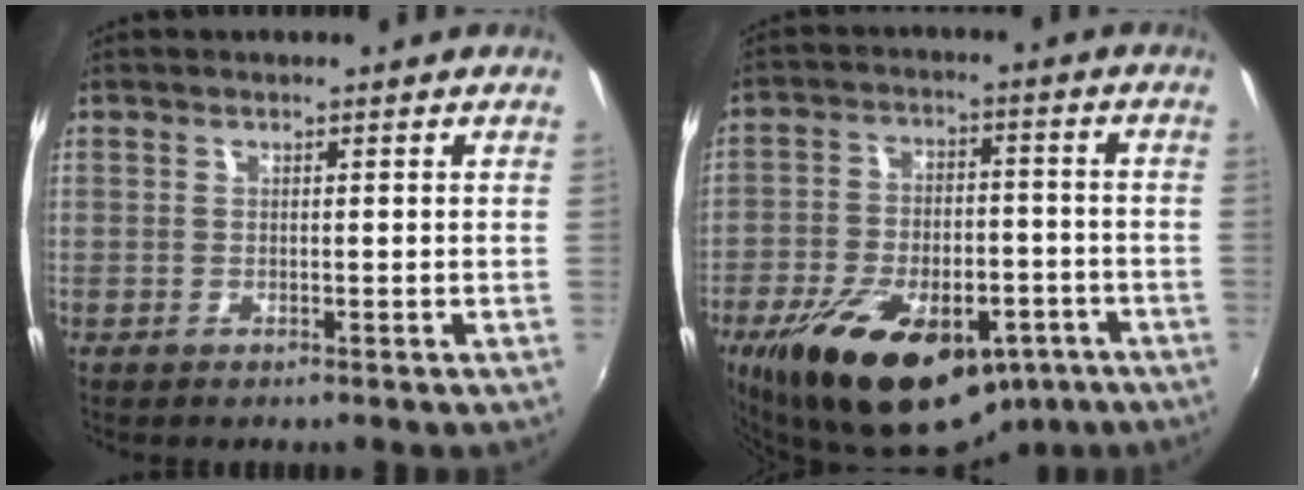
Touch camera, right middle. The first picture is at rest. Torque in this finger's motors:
{"motor_torque": [1.08, -1.06, 1.05, 0.21]}